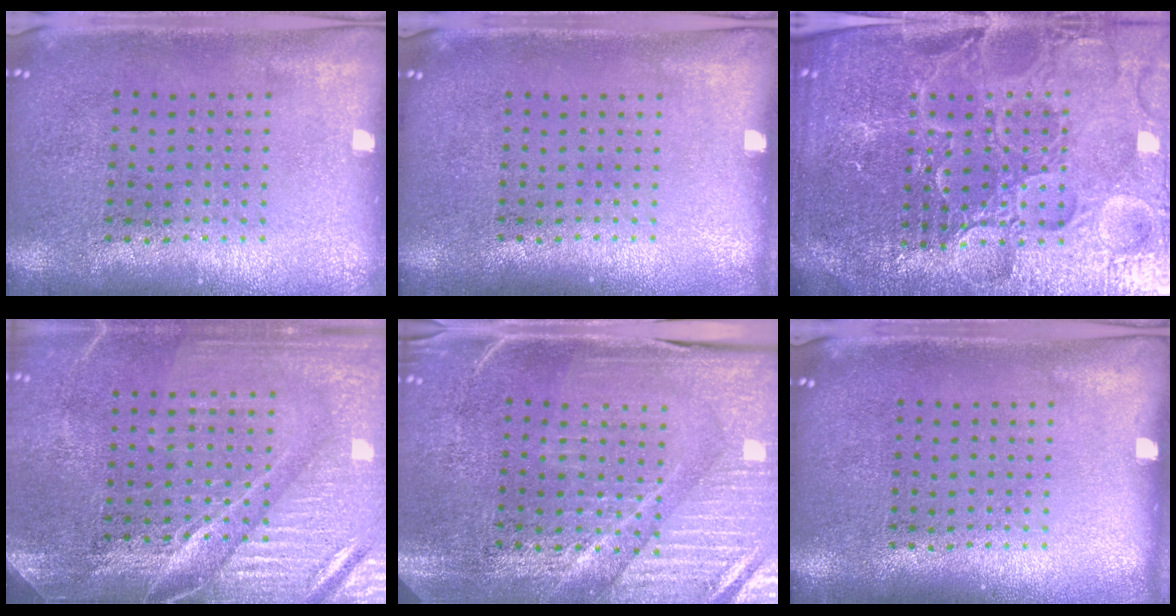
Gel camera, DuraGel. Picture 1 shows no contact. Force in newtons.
{"total": 0.0}
{"total": 5.7, "press": 5.2, "slide": 2.4}
{"total": 4.0, "press": 3.7, "slide": 1.6}
{"total": 4.0, "press": 3.9, "slide": 0.9}
{"total": 0.0}